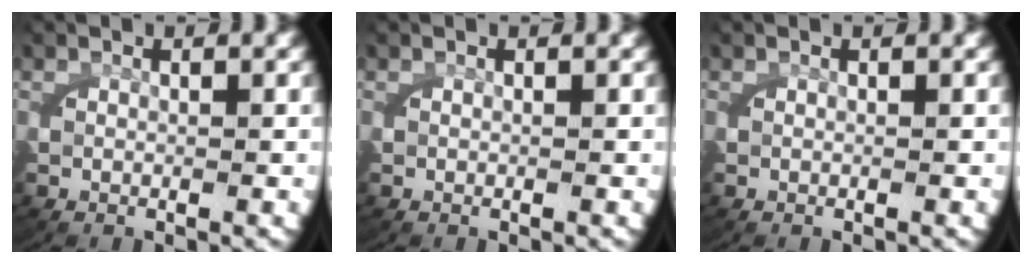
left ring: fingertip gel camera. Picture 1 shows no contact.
{"total": 0.0}
{"total": 0.0}